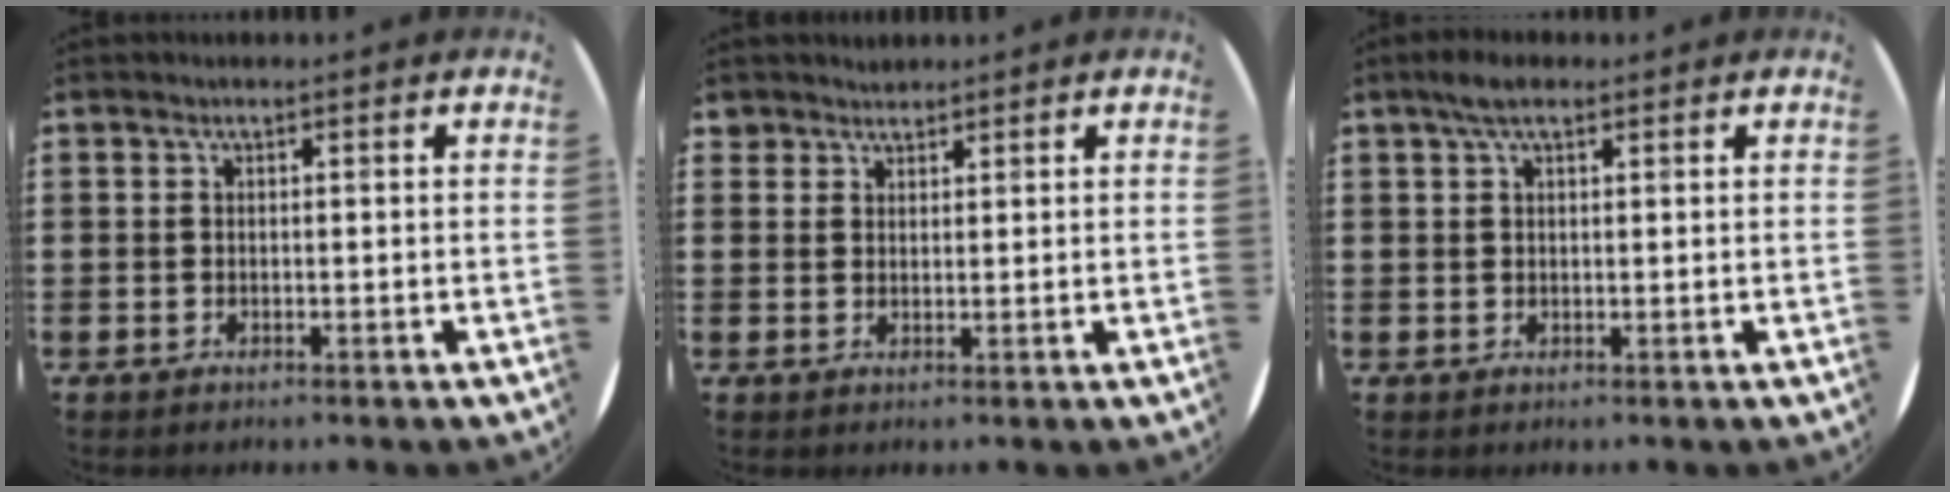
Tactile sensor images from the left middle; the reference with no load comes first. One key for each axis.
{"total": 1.7, "fx": 1.6, "fy": 0.5, "fz": -0.1, "tx": 0.000, "ty": 0.004, "tz": 0.031}
{"total": 2.9, "fx": 1.8, "fy": 1.0, "fz": 2.0, "tx": -0.034, "ty": 0.004, "tz": 0.029}